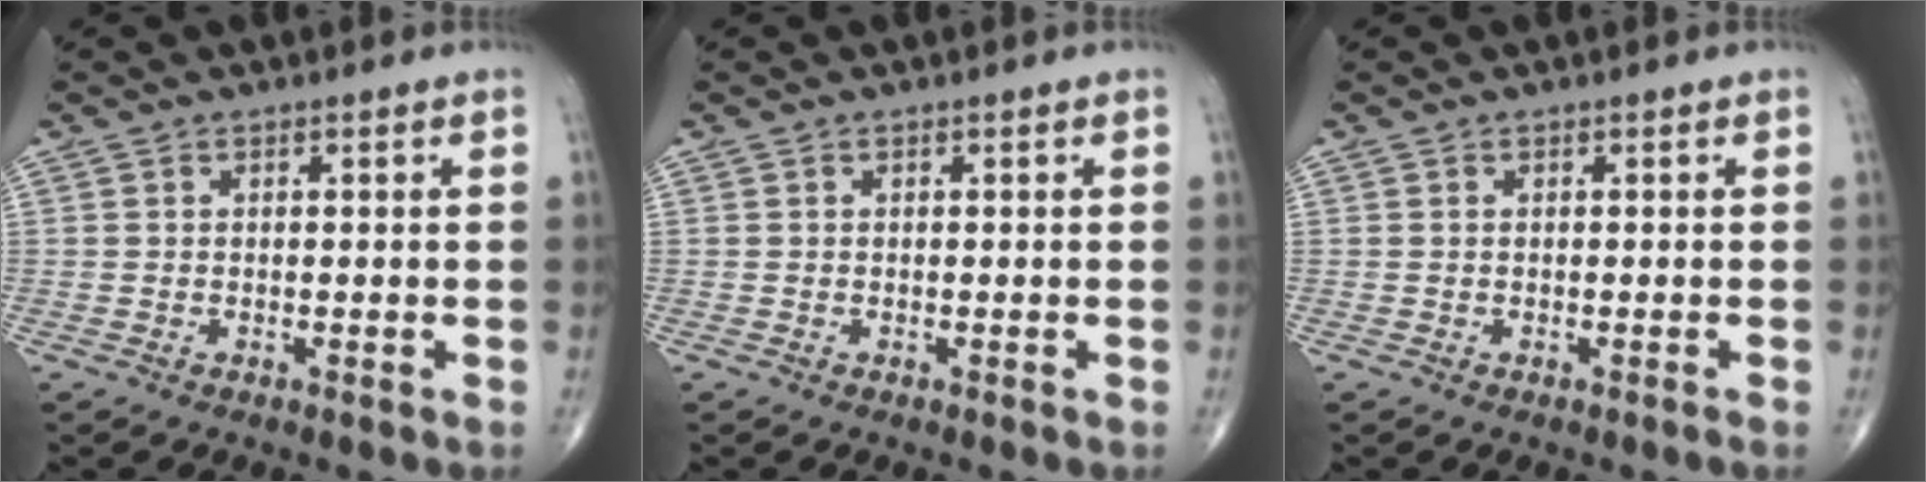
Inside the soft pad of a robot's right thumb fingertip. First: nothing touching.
{"total": 0.0}
{"total": 0.0}